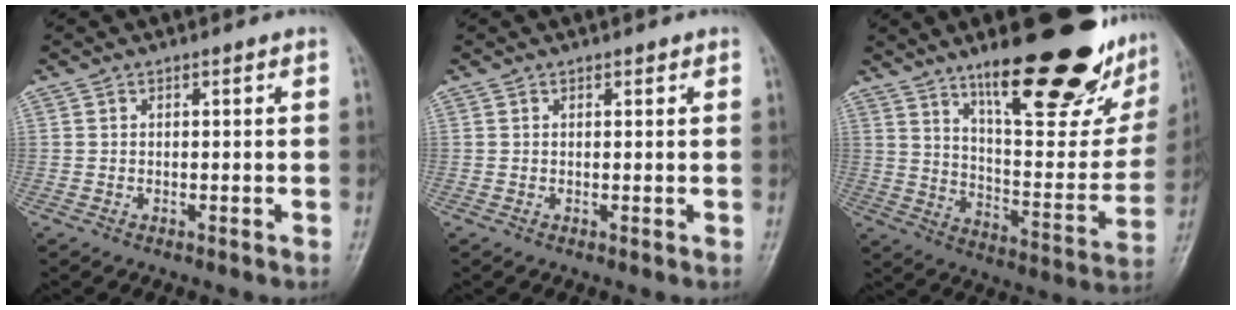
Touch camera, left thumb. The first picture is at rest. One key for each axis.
{"total": 0.8, "fx": 0.6, "fy": 0.4, "fz": 0.3, "tx": 0.001, "ty": -0.003, "tz": 0.004}
{"total": 28.5, "fx": 18.6, "fy": 8.3, "fz": 19.9, "tx": -0.239, "ty": -0.087, "tz": 0.284}